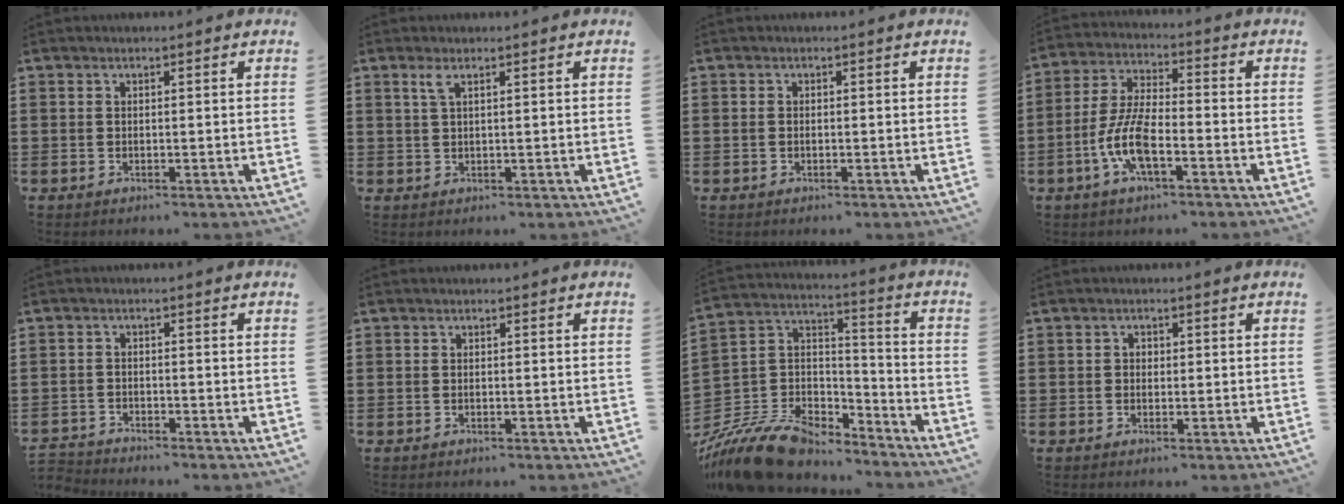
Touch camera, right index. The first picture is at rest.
{"total": 1.6, "force": [0.8, 0.3, 1.4], "torque": [-0.031, 0.003, 0.012]}
{"total": 0.7, "force": [-0.2, 0.4, 0.5], "torque": [-0.013, 0.000, -0.004]}
{"total": 8.3, "force": [-3.2, 2.9, 7.1], "torque": [-0.174, -0.010, -0.069]}
{"total": 2.2, "force": [-2.2, 0.2, -0.3], "torque": [-0.003, 0.002, -0.050]}
{"total": 0.0}
{"total": 12.6, "force": [-10.9, 4.6, 4.2], "torque": [-0.115, 0.017, -0.214]}
{"total": 0.9, "force": [-0.2, 0.8, 0.4], "torque": [-0.010, 0.002, -0.004]}